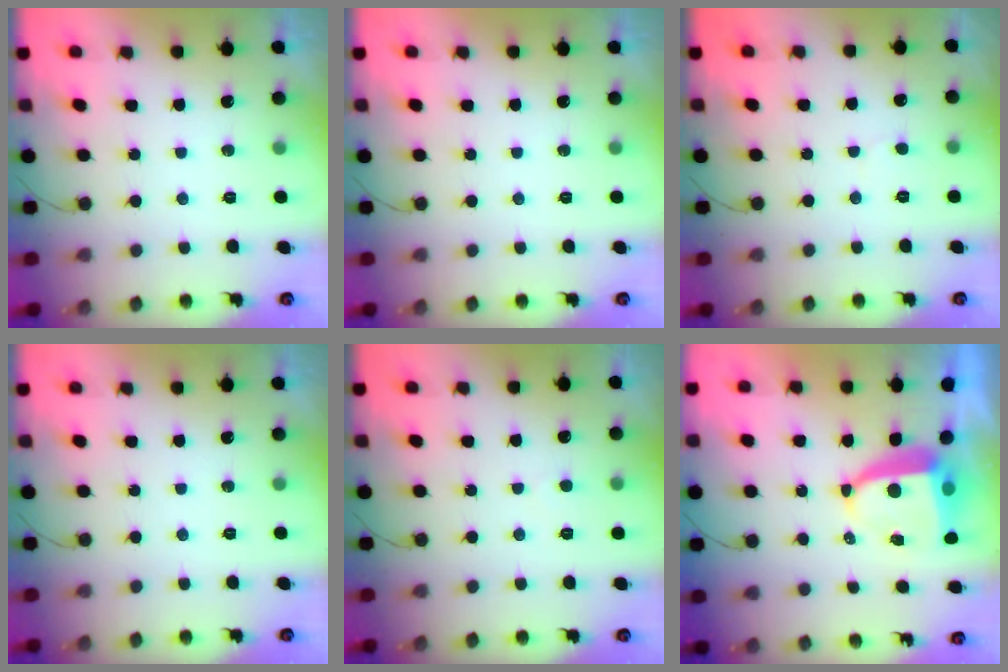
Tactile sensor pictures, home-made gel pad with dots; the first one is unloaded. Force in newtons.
{"total": 0.0}
{"total": 2.6, "press": 2.6, "slide": 0.2}
{"total": 0.0}
{"total": 2.0, "press": 2.0, "slide": 0.2}
{"total": 7.7, "press": 7.6, "slide": 1.1}